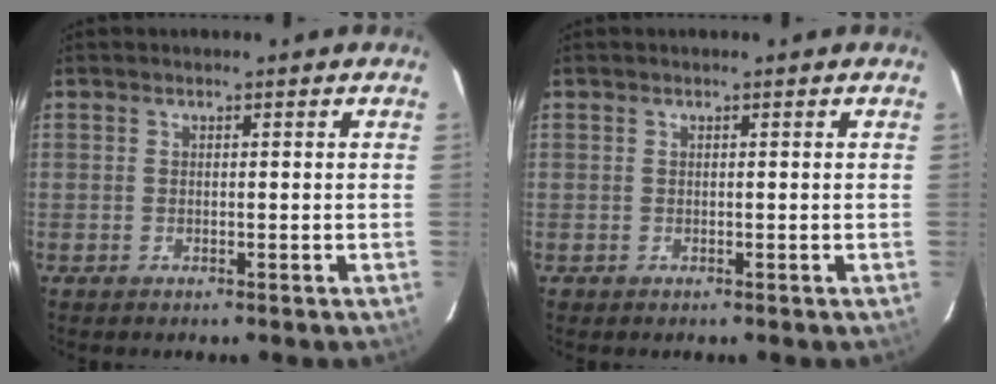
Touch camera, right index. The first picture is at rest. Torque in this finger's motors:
{"motor_torque": [-0.38, 0.14, -0.90, -0.20]}